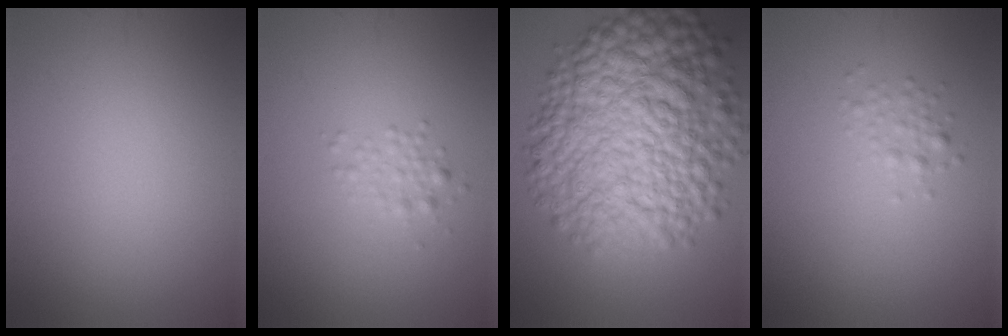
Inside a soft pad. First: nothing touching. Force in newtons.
{"total": 1.4, "press": 1.4, "slide": 0.1}
{"total": 13.4, "press": 13.4, "slide": 0.2}
{"total": 1.2, "press": 1.2, "slide": 0.1}